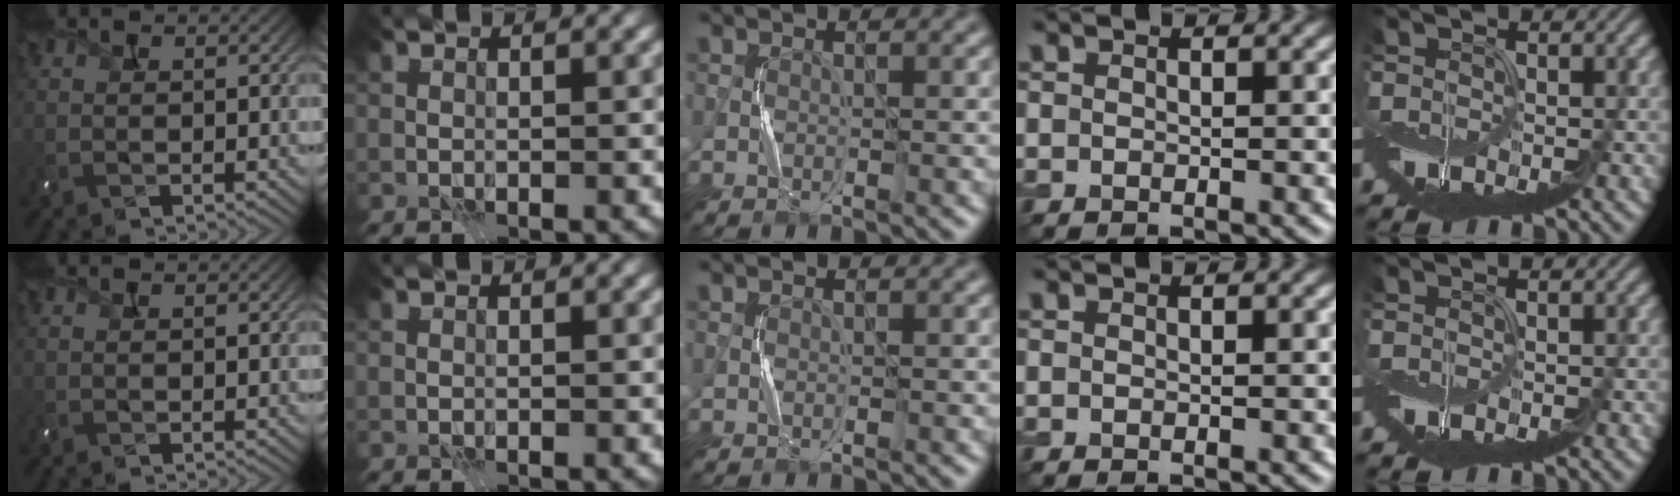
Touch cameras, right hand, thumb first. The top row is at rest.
{}